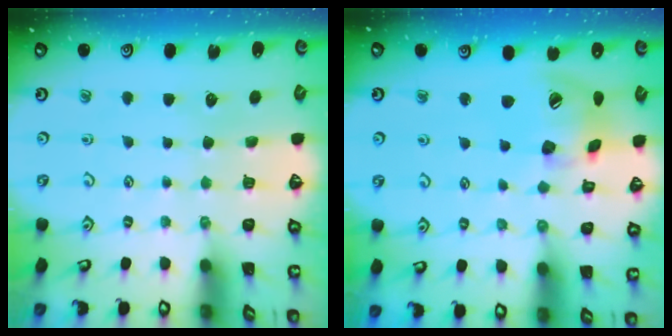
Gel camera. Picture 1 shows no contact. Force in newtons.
{"total": 16.7, "press": 16.5, "slide": 2.3}